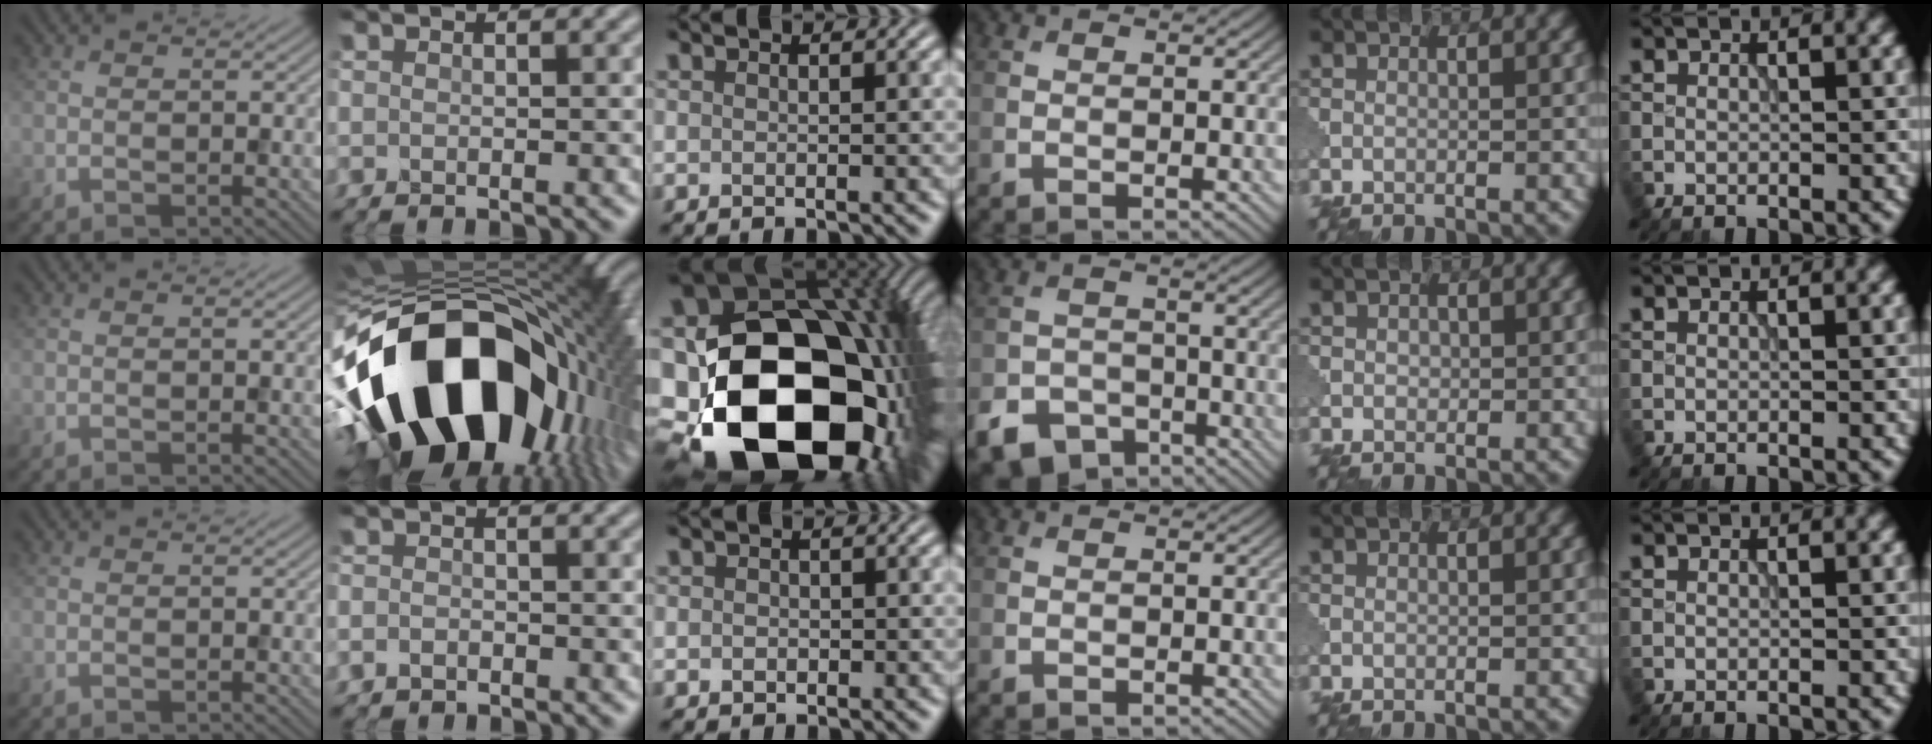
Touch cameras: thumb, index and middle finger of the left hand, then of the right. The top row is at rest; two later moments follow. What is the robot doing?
{"motion": "assemble", "object": "puzzle pieces"}